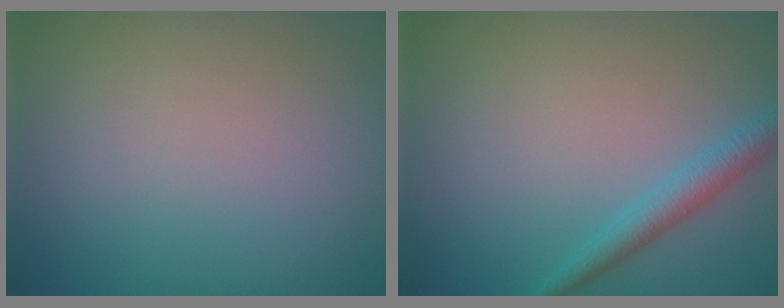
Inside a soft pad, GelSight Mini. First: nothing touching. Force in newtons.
{"total": 2.2, "press": 2.2, "slide": 0.1}